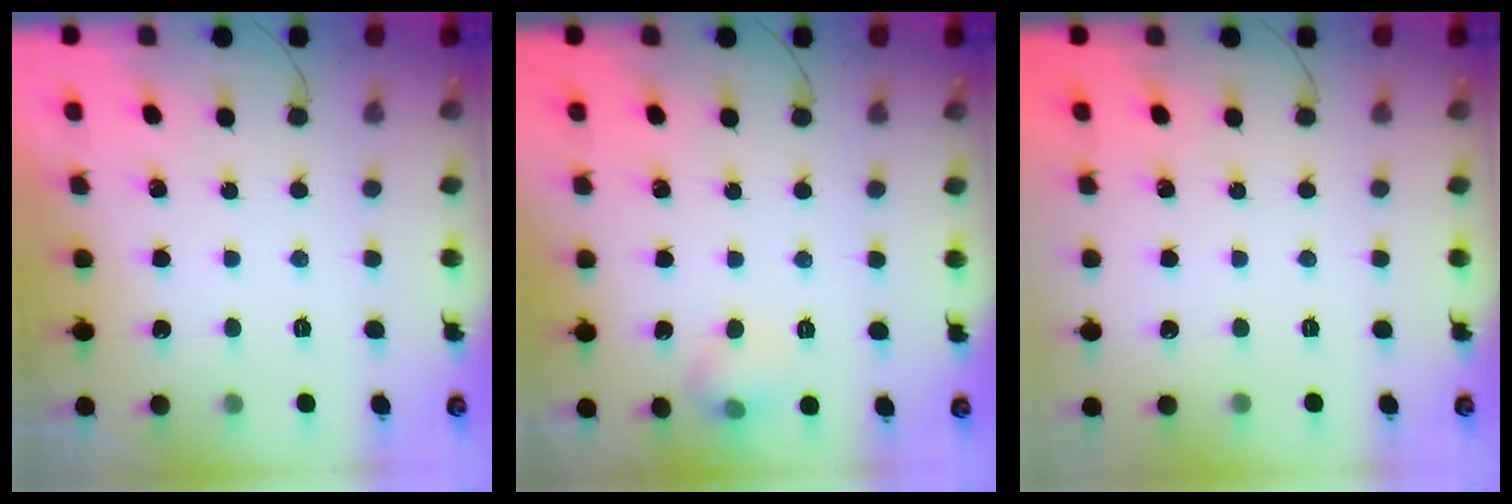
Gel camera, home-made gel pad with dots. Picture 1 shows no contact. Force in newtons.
{"total": 6.2, "press": 6.0, "slide": 1.7}
{"total": 0.0}